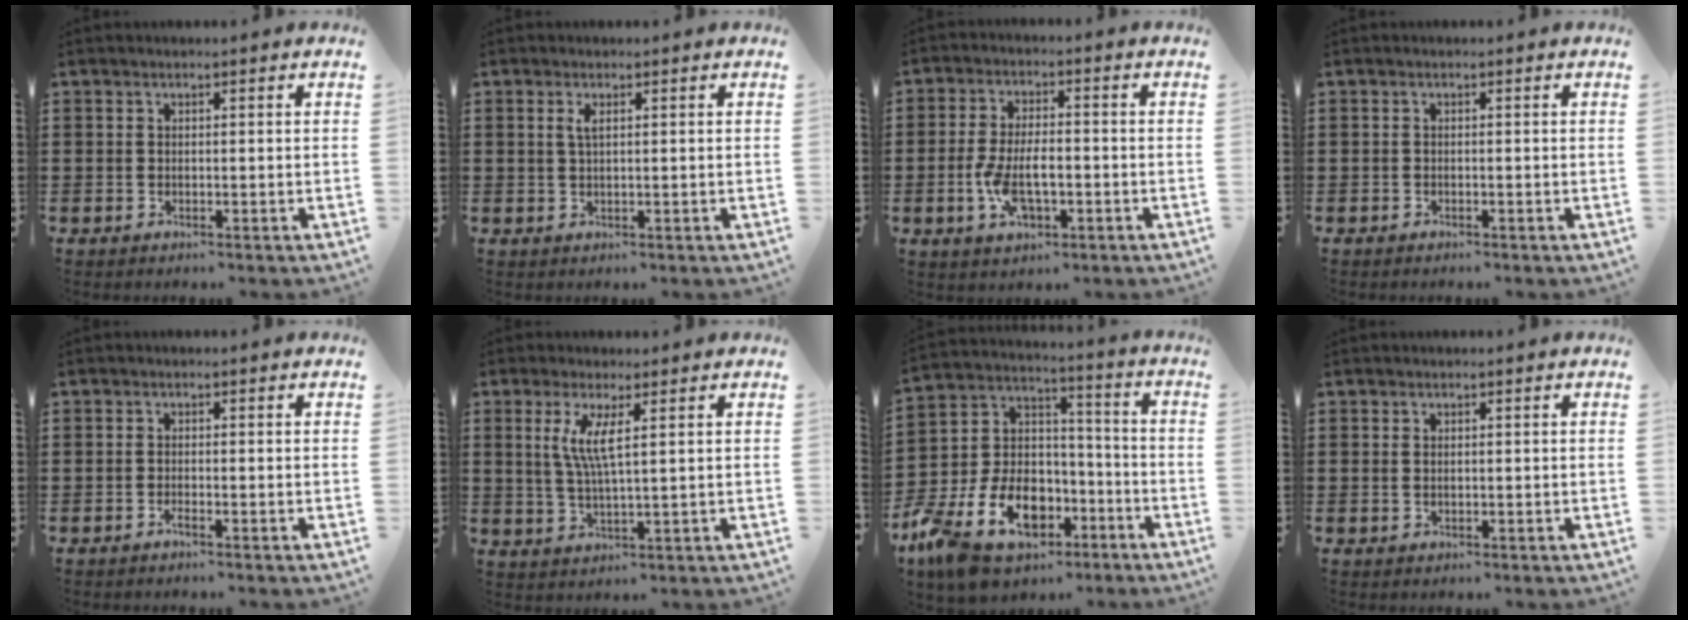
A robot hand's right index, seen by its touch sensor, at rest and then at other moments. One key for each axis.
{"total": 1.6, "fx": 0.5, "fy": 0.4, "fz": 1.5, "tx": -0.029, "ty": 0.005, "tz": 0.008}
{"total": 7.2, "fx": -1.8, "fy": 3.4, "fz": 6.1, "tx": -0.133, "ty": 0.003, "tz": -0.036}
{"total": 0.0}
{"total": 0.9, "fx": -0.6, "fy": 0.1, "fz": 0.7, "tx": -0.013, "ty": -0.003, "tz": -0.011}
{"total": 5.2, "fx": 1.5, "fy": 0.7, "fz": 4.9, "tx": -0.108, "ty": -0.005, "tz": 0.022}
{"total": 14.1, "fx": -7.4, "fy": 9.6, "fz": 7.3, "tx": -0.173, "ty": 0.033, "tz": -0.126}
{"total": 0.5, "fx": 0.3, "fy": 0.1, "fz": 0.4, "tx": -0.008, "ty": 0.003, "tz": 0.007}